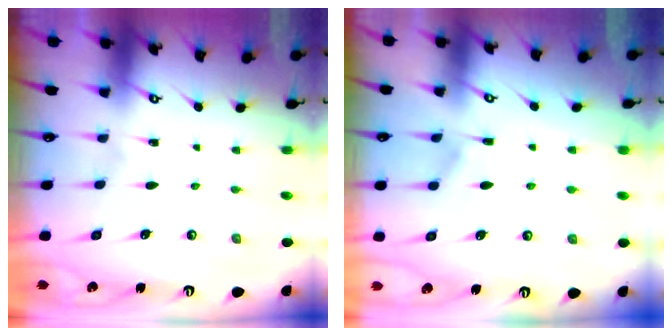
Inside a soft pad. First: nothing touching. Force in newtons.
{"total": 5.6, "press": 5.6, "slide": 0.6}